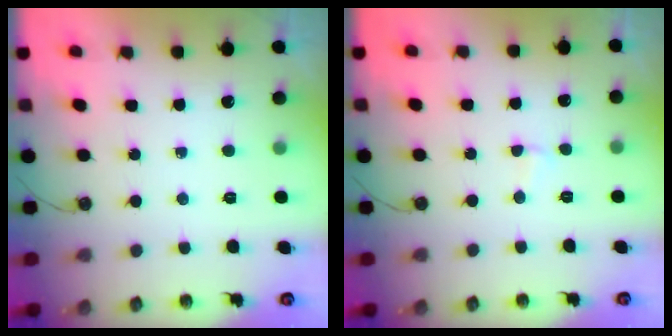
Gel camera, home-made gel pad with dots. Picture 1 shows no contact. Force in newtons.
{"total": 4.0, "press": 2.3, "slide": 3.3}